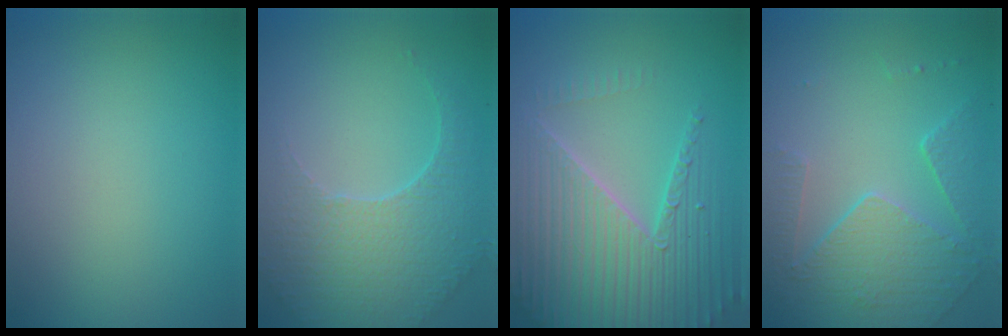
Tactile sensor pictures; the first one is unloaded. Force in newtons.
{"total": 5.1, "press": 3.7, "slide": 3.5}
{"total": 7.0, "press": 6.8, "slide": 1.7}
{"total": 5.0, "press": 3.7, "slide": 3.4}